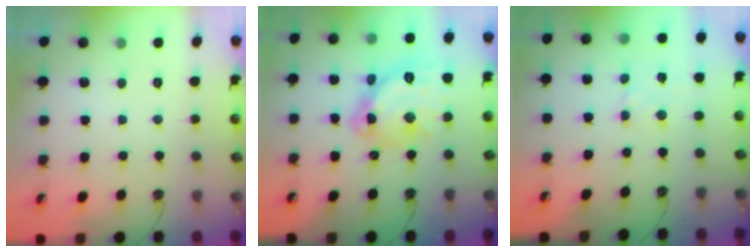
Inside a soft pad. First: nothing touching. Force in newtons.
{"total": 16.6, "press": 16.5, "slide": 1.5}
{"total": 3.6, "press": 3.6, "slide": 0.2}